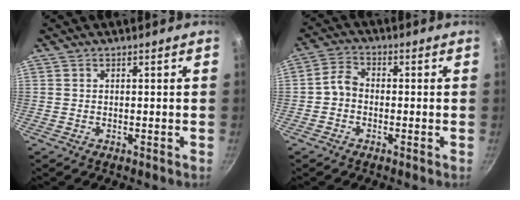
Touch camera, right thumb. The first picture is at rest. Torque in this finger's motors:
{"motor_torque": [-0.41, 0.62, 0.09, -0.08, 0.05]}